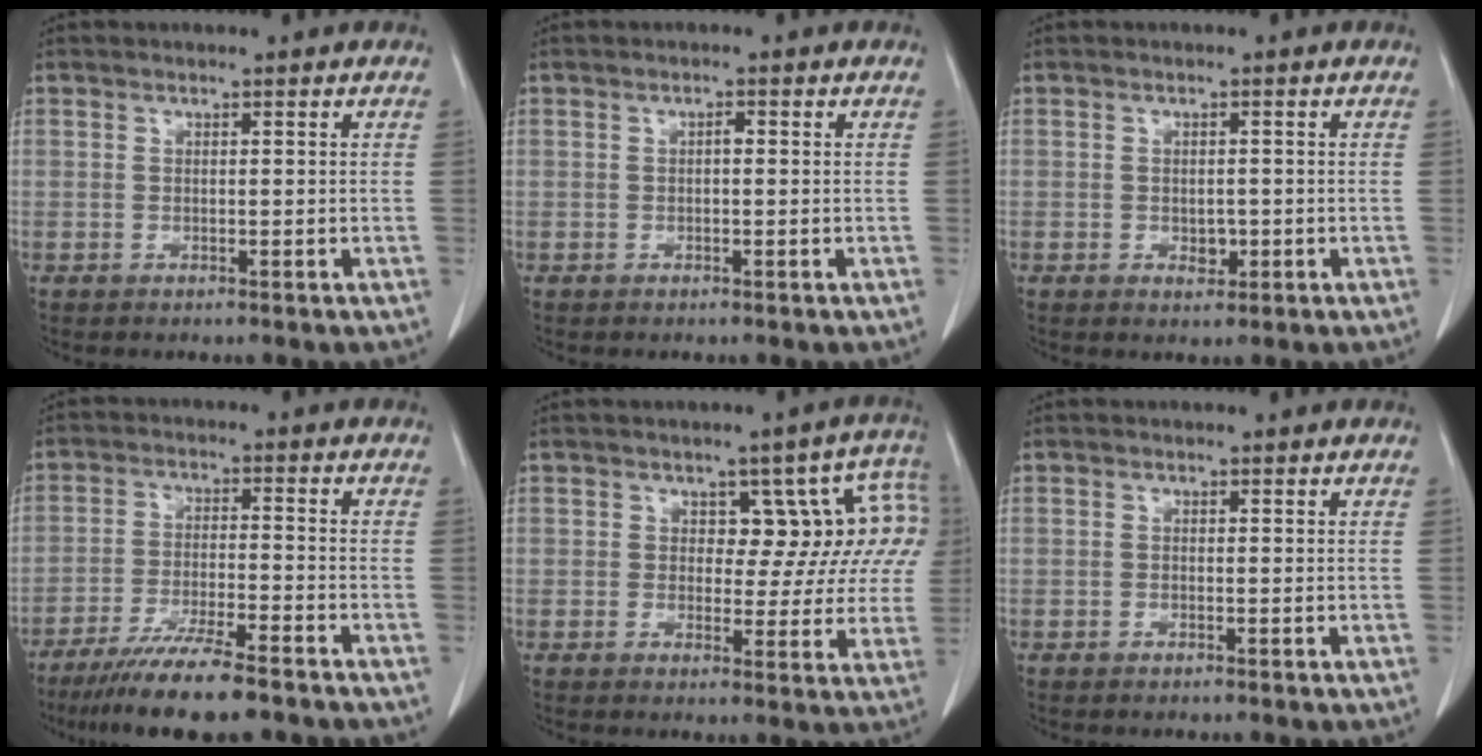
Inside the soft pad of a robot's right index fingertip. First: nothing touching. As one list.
[{"total": 0.7, "force": [0.0, 0.1, 0.7], "torque": [-0.011, 0.003, -0.001]}, {"total": 2.0, "force": [-0.5, 1.3, 1.3], "torque": [-0.019, 0.001, -0.002]}, {"total": 11.6, "force": [-9.2, 0.9, 7.0], "torque": [-0.115, -0.029, -0.151]}, {"total": 9.2, "force": [2.3, 5.4, 7.2], "torque": [-0.056, 0.033, 0.025]}, {"total": 0.0}]